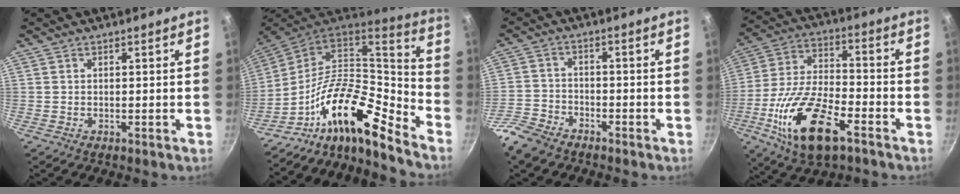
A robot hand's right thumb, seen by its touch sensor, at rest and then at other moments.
{"total": 20.5, "force": [-10.8, 8.0, 15.5], "torque": [-0.226, 0.080, -0.211]}
{"total": 7.1, "force": [-5.4, 3.6, 2.8], "torque": [-0.053, 0.038, -0.111]}
{"total": 18.9, "force": [-8.3, 8.5, 14.7], "torque": [-0.278, 0.024, -0.157]}